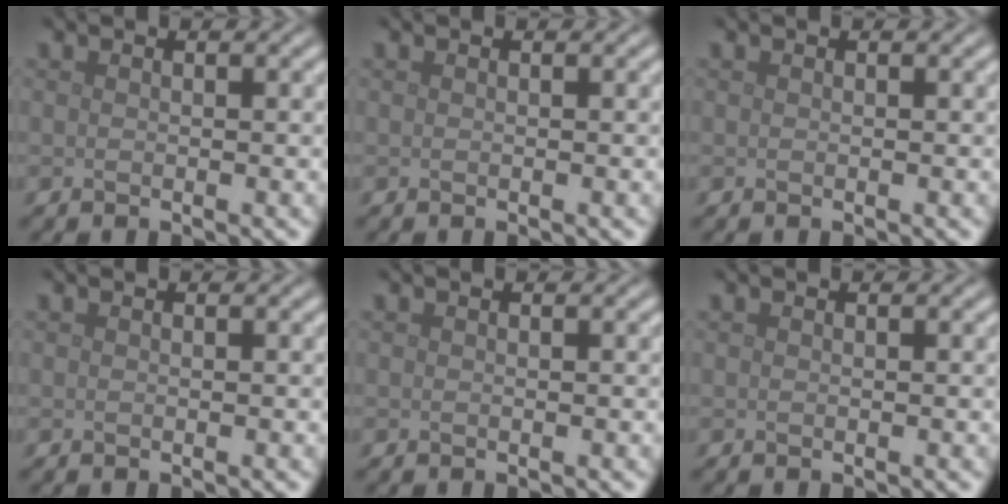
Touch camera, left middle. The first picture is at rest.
{"total": 0.0}
{"total": 0.0}
{"total": 0.0}
{"total": 0.0}
{"total": 0.0}